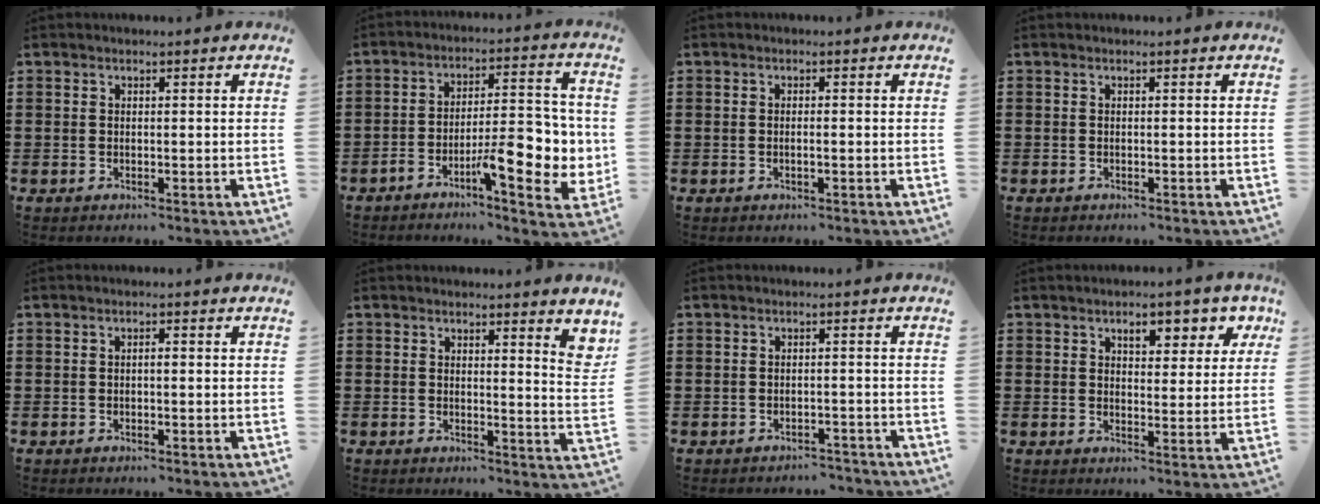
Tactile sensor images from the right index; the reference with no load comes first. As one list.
[{"total": 10.9, "force": [-3.9, 3.7, 9.4], "torque": [-0.134, 0.001, -0.068]}, {"total": 0.8, "force": [-0.3, 0.1, 0.7], "torque": [-0.013, -0.003, -0.005]}, {"total": 0.0}, {"total": 0.7, "force": [-0.2, 0.2, 0.6], "torque": [-0.013, -0.004, -0.002]}, {"total": 2.9, "force": [2.2, 0.2, 1.9], "torque": [-0.029, -0.004, 0.037]}, {"total": 2.0, "force": [-1.9, 0.4, -0.1], "torque": [-0.006, 0.001, -0.044]}, {"total": 4.9, "force": [2.9, 2.5, 3.0], "torque": [-0.049, 0.001, 0.044]}]